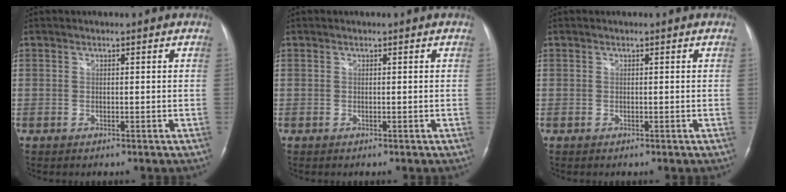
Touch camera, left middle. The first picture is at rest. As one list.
[{"total": 0.0}, {"total": 0.0}]